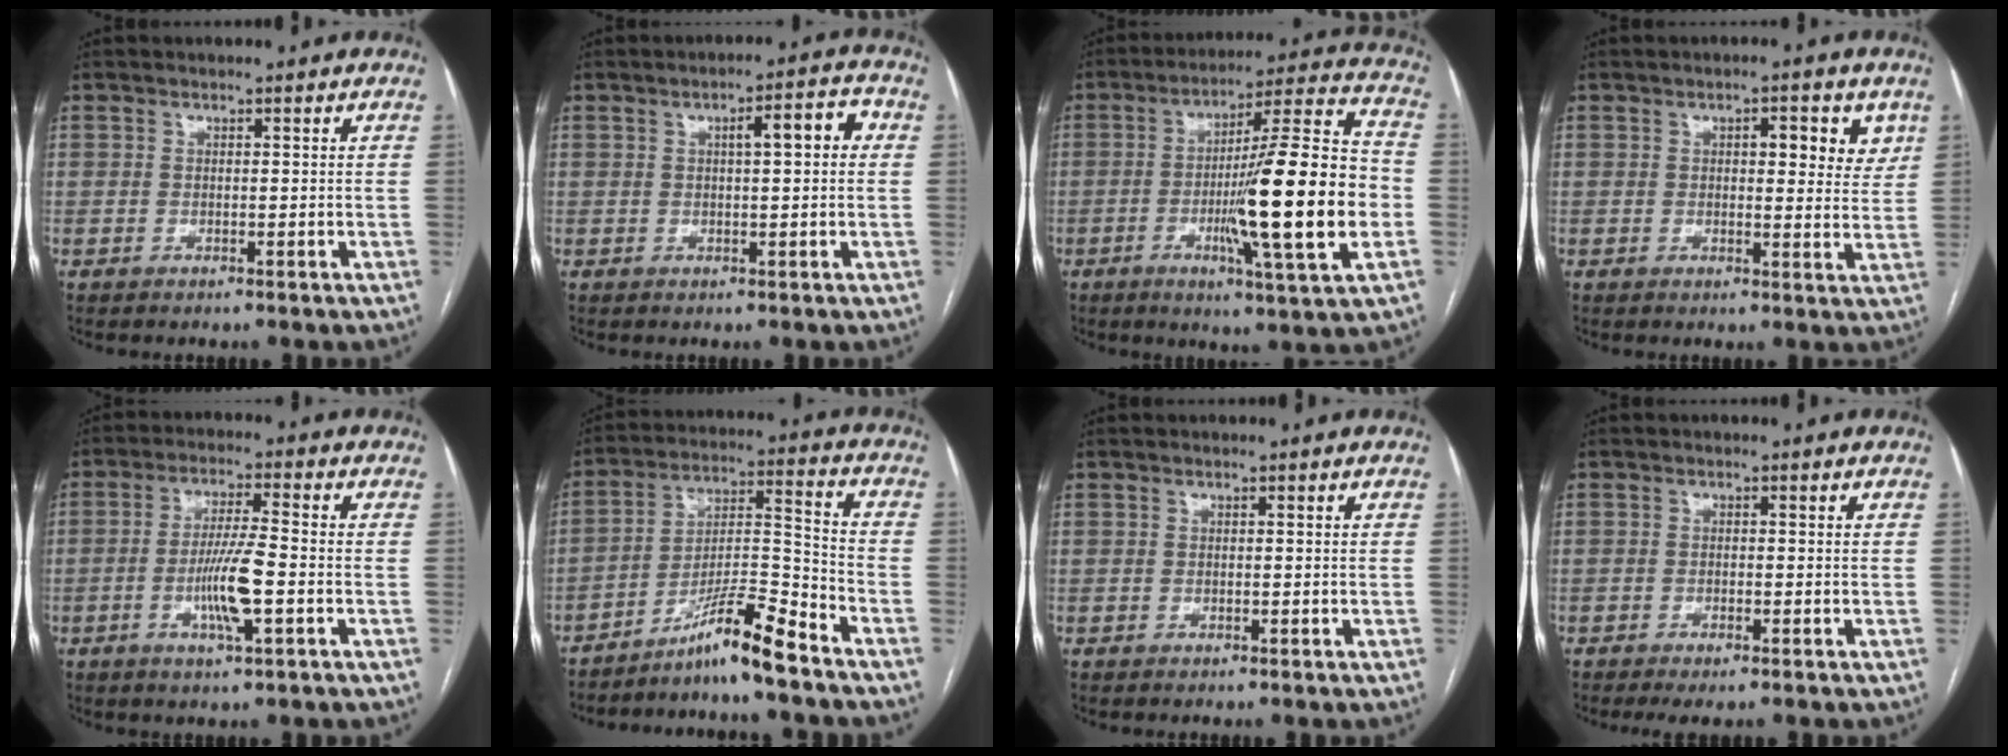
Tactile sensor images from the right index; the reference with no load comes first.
{"total": 5.4, "force": [1.0, 1.1, 5.1], "torque": [-0.075, 0.022, 0.013]}
{"total": 20.6, "force": [-4.0, 0.4, 20.2], "torque": [-0.307, -0.004, -0.064]}
{"total": 6.0, "force": [2.5, 2.4, 4.9], "torque": [-0.050, 0.003, 0.027]}
{"total": 7.8, "force": [-2.2, 0.4, 7.5], "torque": [-0.144, -0.005, -0.043]}
{"total": 10.3, "force": [-8.2, -0.6, 6.2], "torque": [-0.109, 0.003, -0.145]}
{"total": 0.0}
{"total": 2.6, "force": [-1.8, 0.5, 1.9], "torque": [-0.029, -0.005, -0.029]}